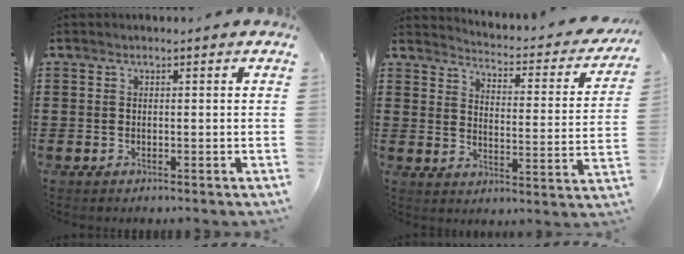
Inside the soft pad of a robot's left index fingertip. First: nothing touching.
{"total": 2.6, "force": [2.5, -0.1, 0.8], "torque": [-0.027, -0.034, 0.031]}